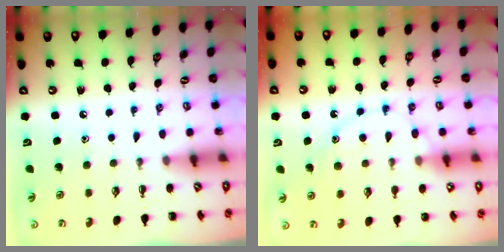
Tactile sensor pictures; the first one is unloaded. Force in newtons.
{"total": 12.4, "press": 12.4, "slide": 0.6}